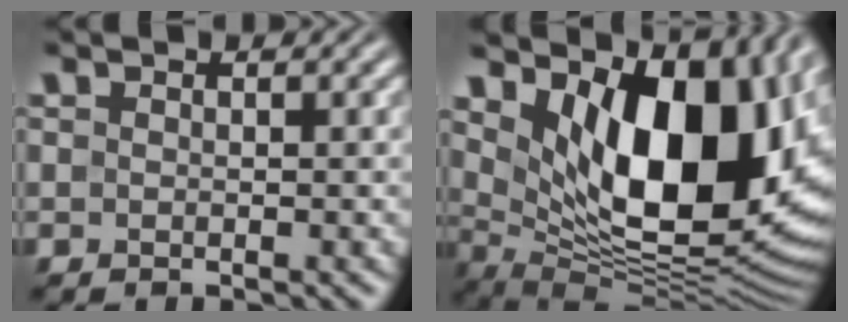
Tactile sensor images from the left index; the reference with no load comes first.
{"total": 16.1, "force": [4.9, 8.8, 12.5], "torque": [-0.173, -0.010, 0.084]}